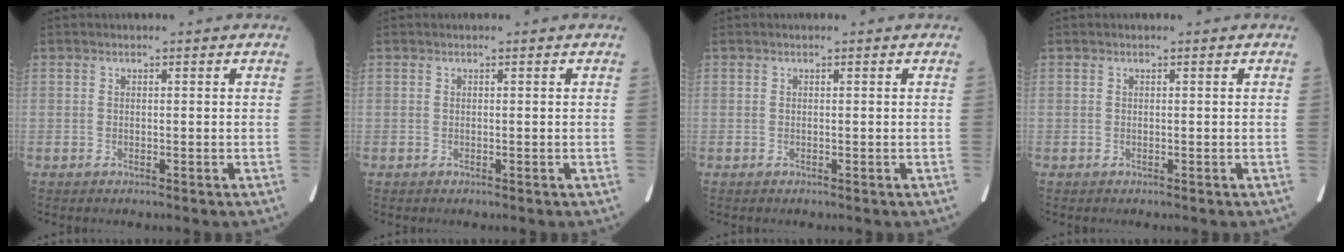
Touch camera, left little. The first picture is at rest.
{"total": 0.0}
{"total": 0.0}
{"total": 0.0}